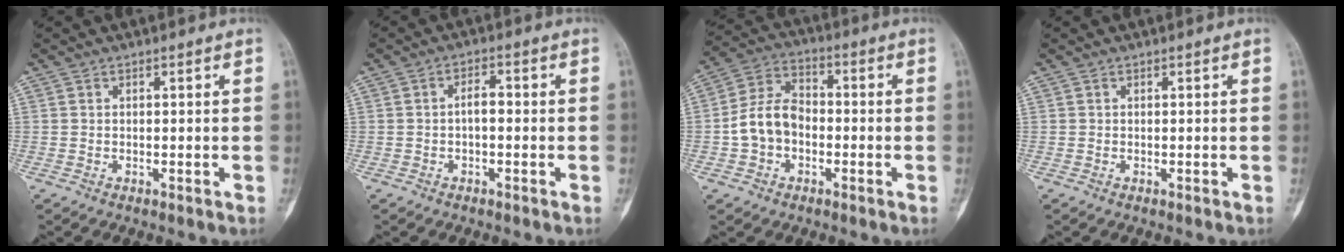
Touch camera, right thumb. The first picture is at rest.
{"total": 2.6, "force": [-0.5, 1.3, 2.3], "torque": [-0.032, 0.013, -0.011]}
{"total": 9.6, "force": [-1.8, 7.2, 6.1], "torque": [-0.105, 0.038, -0.045]}
{"total": 0.0}